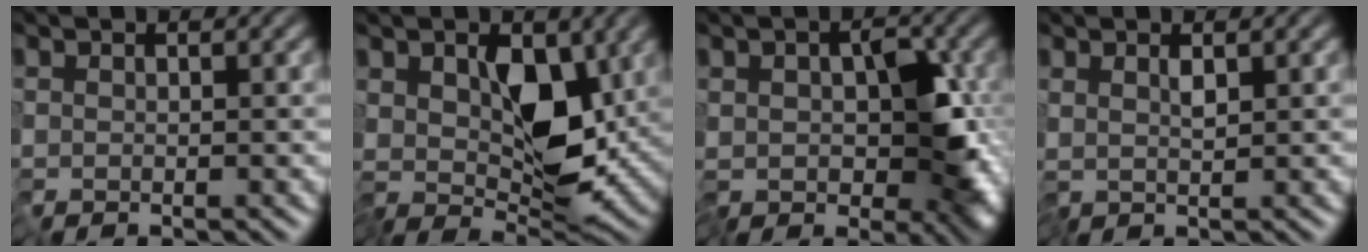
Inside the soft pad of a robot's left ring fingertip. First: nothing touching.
{"total": 6.9, "force": [0.9, 3.6, 5.8], "torque": [-0.093, -0.015, 0.012]}
{"total": 8.4, "force": [-2.2, 4.6, 6.6], "torque": [-0.092, -0.010, -0.047]}
{"total": 1.2, "force": [0.5, -0.1, 1.1], "torque": [-0.022, -0.002, 0.012]}